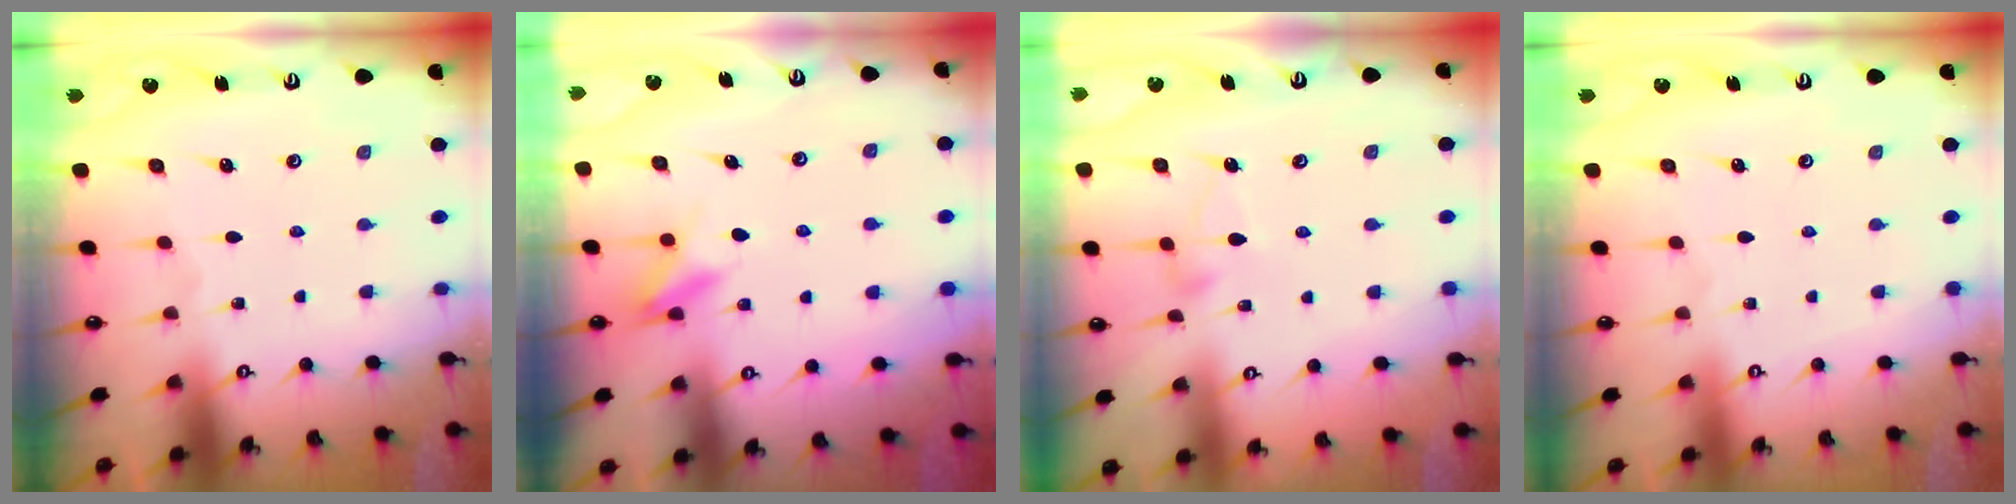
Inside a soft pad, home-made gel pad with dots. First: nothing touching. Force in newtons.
{"total": 8.5, "press": 8.4, "slide": 1.3}
{"total": 3.9, "press": 3.9, "slide": 0.2}
{"total": 4.0, "press": 4.0, "slide": 0.2}